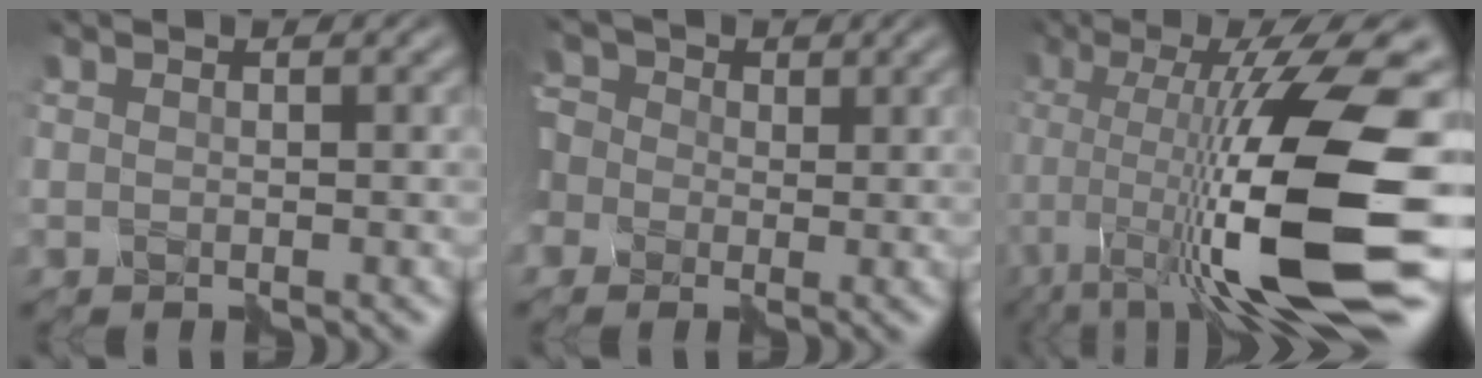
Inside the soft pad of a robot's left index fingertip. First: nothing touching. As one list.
[{"total": 8.6, "force": [1.9, 7.2, 4.2], "torque": [-0.101, 0.034, -0.007]}, {"total": 15.2, "force": [-3.3, 3.3, 14.4], "torque": [-0.210, 0.006, -0.061]}]